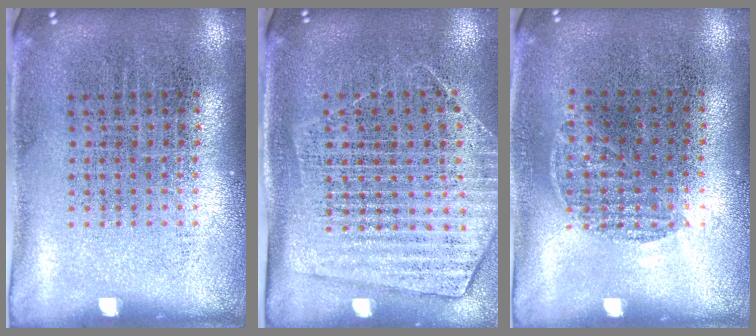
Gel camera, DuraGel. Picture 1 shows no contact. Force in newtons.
{"total": 1.7, "press": 1.5, "slide": 0.8}
{"total": 0.5, "press": 0.4, "slide": 0.4}